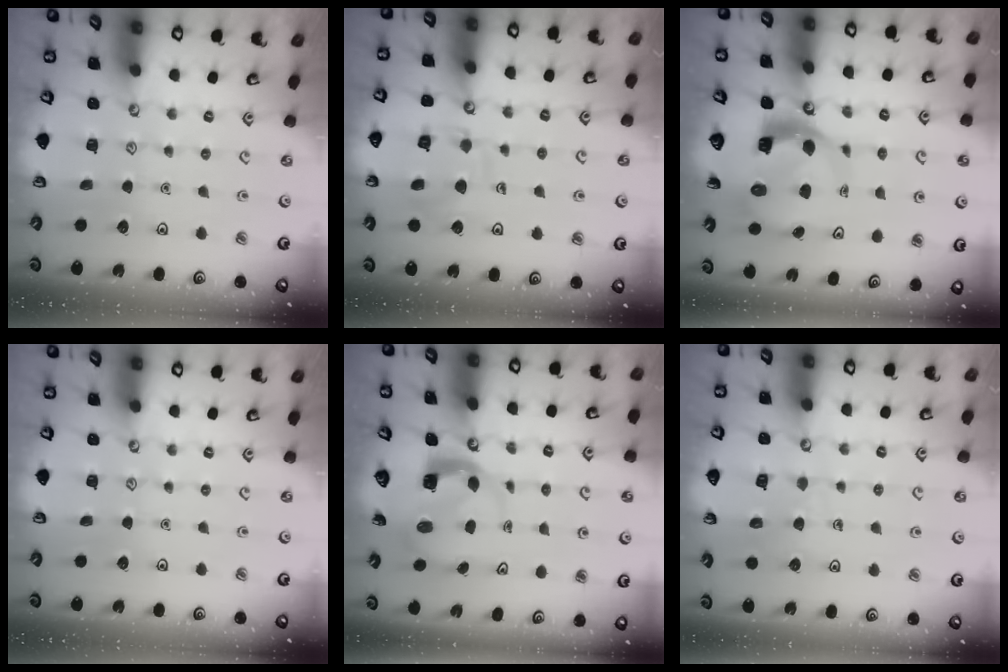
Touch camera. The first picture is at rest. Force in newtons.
{"total": 10.3, "press": 10.2, "slide": 0.7}
{"total": 9.2, "press": 9.1, "slide": 1.2}
{"total": 0.0}
{"total": 5.6, "press": 5.5, "slide": 1.0}
{"total": 6.6, "press": 6.6, "slide": 0.5}